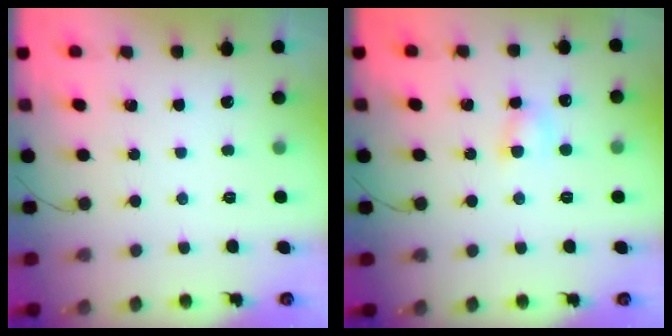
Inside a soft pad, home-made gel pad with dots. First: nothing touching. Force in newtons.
{"total": 3.8, "press": 3.6, "slide": 1.3}